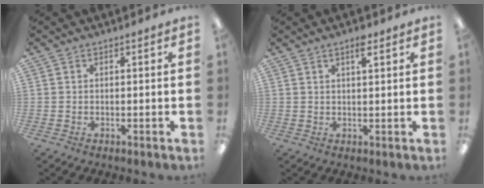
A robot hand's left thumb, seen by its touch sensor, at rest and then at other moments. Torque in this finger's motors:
{"motor_torque": [-0.31, -0.31, 0.05, 0.03, 0.07]}